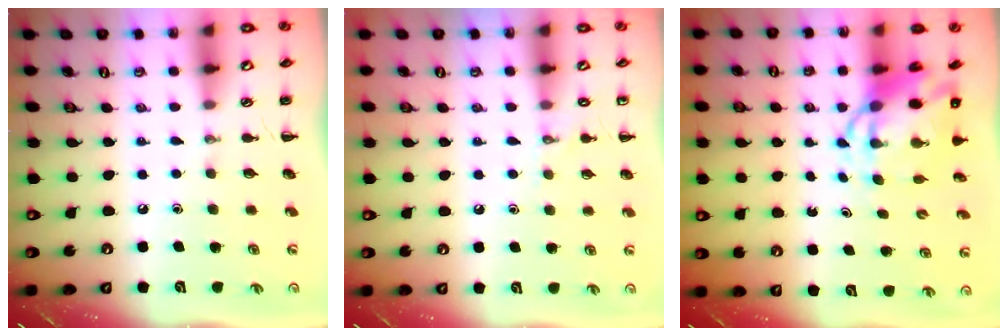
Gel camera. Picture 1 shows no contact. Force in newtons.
{"total": 5.5, "press": 5.2, "slide": 1.6}
{"total": 6.9, "press": 6.7, "slide": 1.8}